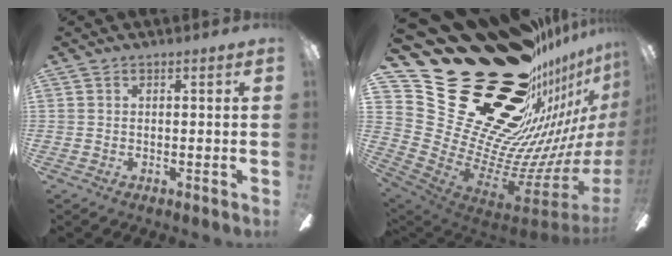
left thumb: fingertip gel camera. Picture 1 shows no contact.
{"total": 39.4, "force": [25.2, 20.0, 22.8], "torque": [-0.251, -0.270, 0.544]}